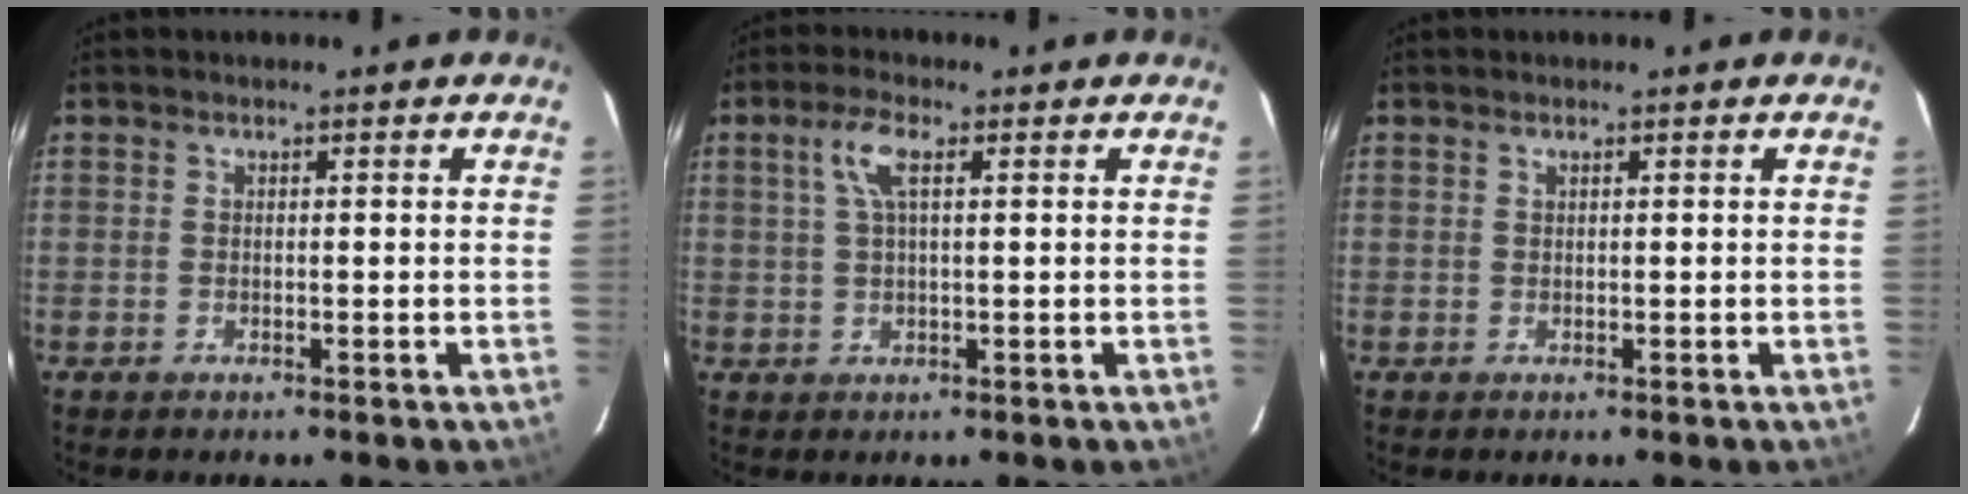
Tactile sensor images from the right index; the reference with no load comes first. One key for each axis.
{"total": 4.5, "fx": 1.6, "fy": 1.3, "fz": 4.0, "tx": -0.084, "ty": 0.010, "tz": 0.032}
{"total": 0.0}